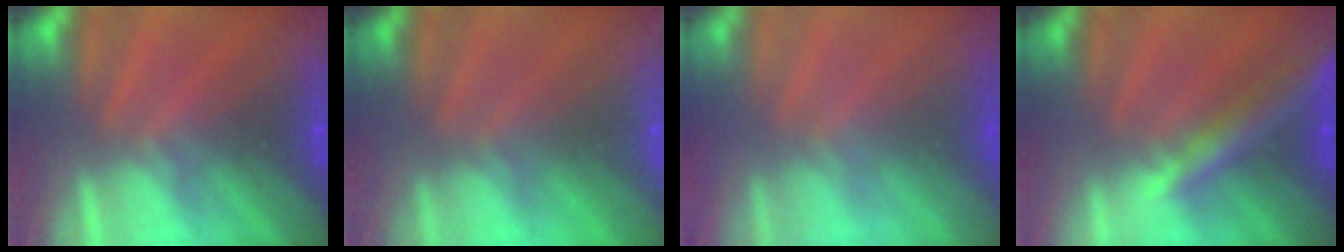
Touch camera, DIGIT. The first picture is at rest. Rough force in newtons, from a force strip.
{"total": 2.9}
{"total": 8.7}
{"total": 9.1}